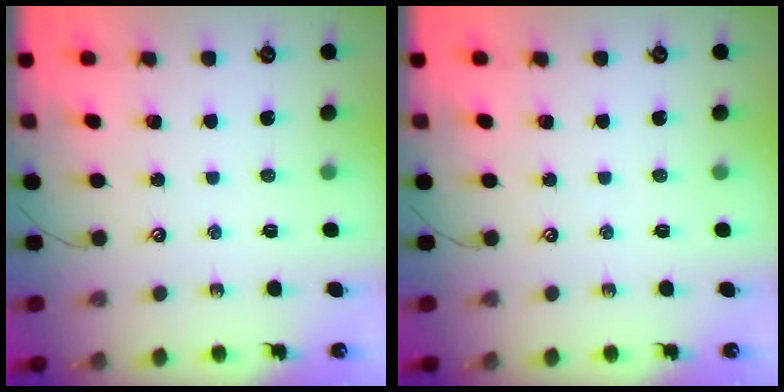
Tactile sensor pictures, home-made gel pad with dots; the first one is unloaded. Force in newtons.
{"total": 0.0}